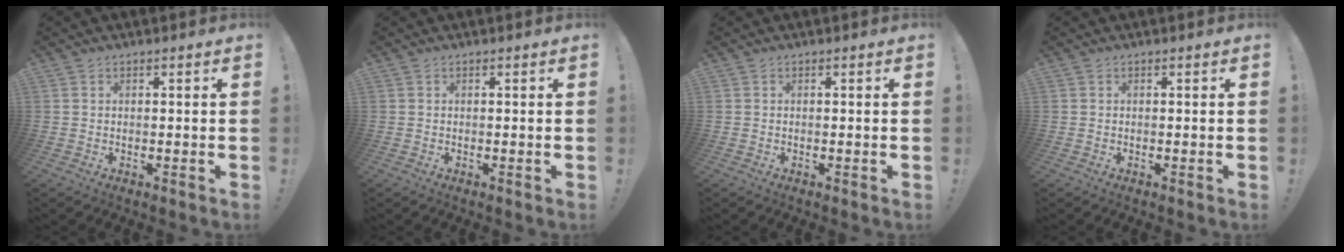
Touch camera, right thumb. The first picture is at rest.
{"total": 0.0}
{"total": 0.0}
{"total": 0.0}